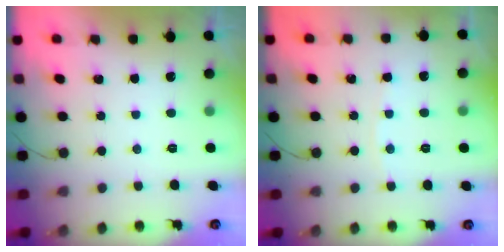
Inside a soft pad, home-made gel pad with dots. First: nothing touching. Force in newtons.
{"total": 1.5, "press": 1.5, "slide": 0.2}